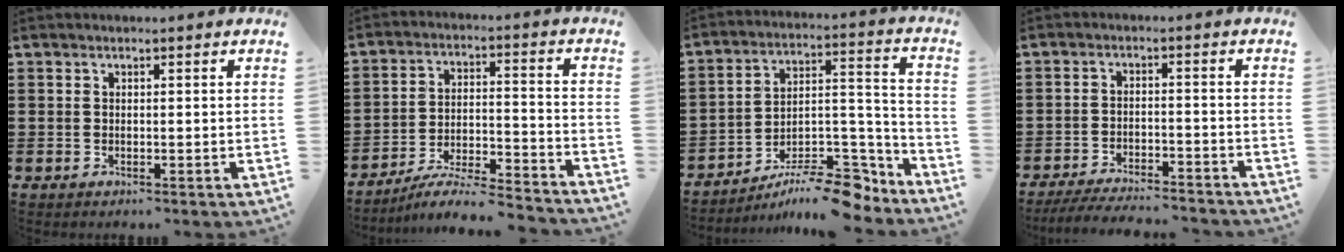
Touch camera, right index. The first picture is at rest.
{"total": 6.9, "force": [-6.4, 0.2, 2.4], "torque": [-0.045, -0.003, -0.128]}
{"total": 11.5, "force": [-9.5, 3.2, 5.7], "torque": [-0.075, 0.040, -0.174]}
{"total": 4.5, "force": [-4.4, 0.1, 1.2], "torque": [-0.027, -0.005, -0.087]}